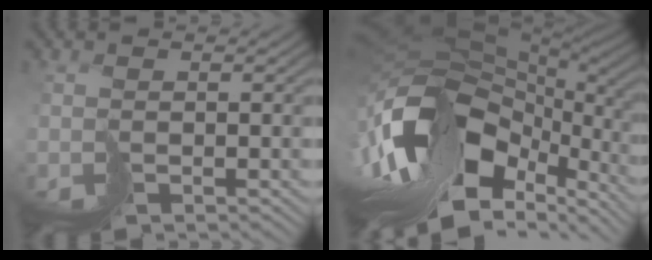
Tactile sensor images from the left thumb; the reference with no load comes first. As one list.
[{"total": 16.4, "force": [-6.3, 7.9, 12.9], "torque": [-0.265, -0.011, -0.087]}]